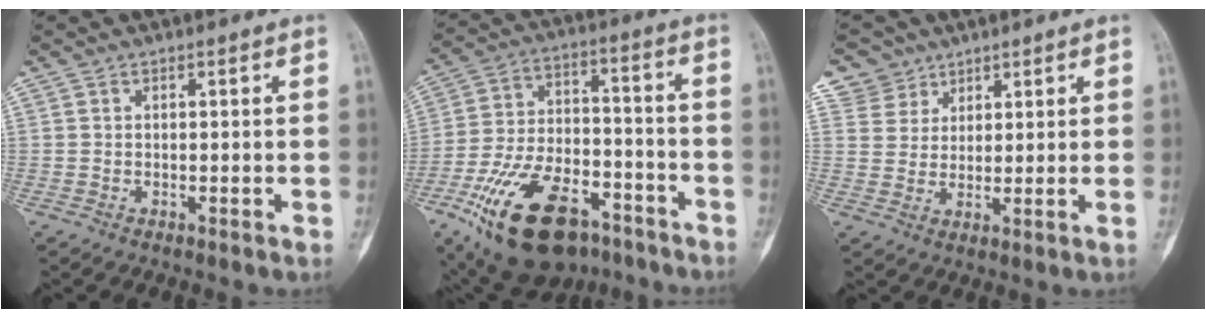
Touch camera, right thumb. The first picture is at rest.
{"total": 23.3, "force": [-13.1, 12.3, 14.8], "torque": [-0.293, 0.056, -0.220]}
{"total": 5.6, "force": [3.6, 4.2, -0.7], "torque": [0.040, -0.018, 0.066]}